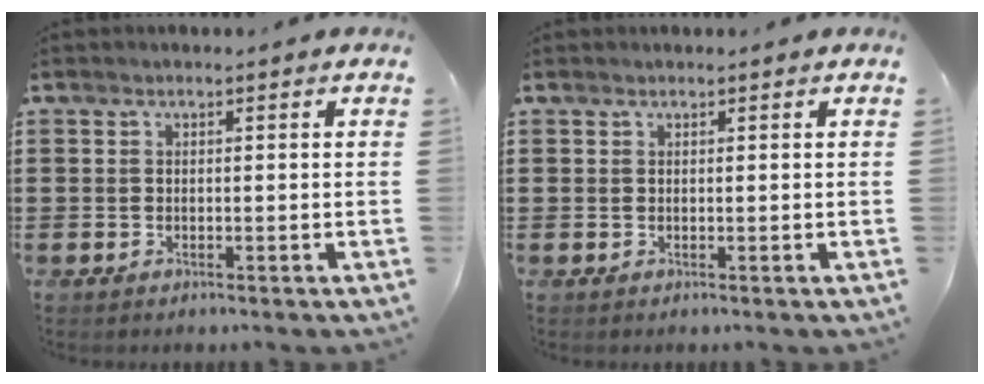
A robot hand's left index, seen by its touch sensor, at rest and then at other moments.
{"total": 0.0}